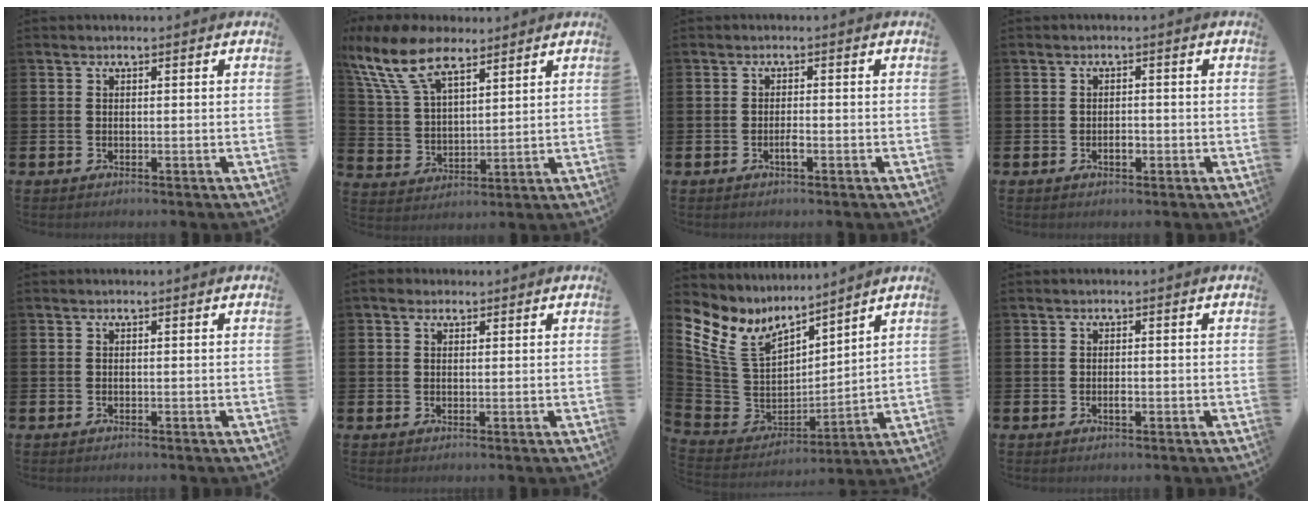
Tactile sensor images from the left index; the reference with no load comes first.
{"total": 10.7, "force": [8.3, 4.5, 5.0], "torque": [-0.130, -0.022, 0.158]}
{"total": 1.2, "force": [-0.6, 0.3, 1.0], "torque": [-0.024, 0.001, -0.010]}
{"total": 1.5, "force": [-0.5, 0.9, 1.1], "torque": [-0.007, -0.004, -0.012]}
{"total": 0.0}
{"total": 2.0, "force": [1.6, 1.1, 0.5], "torque": [0.006, 0.000, 0.025]}
{"total": 10.1, "force": [8.2, 5.1, 2.8], "torque": [-0.109, -0.053, 0.157]}
{"total": 0.9, "force": [-0.2, 0.3, 0.8], "torque": [-0.011, -0.003, -0.006]}